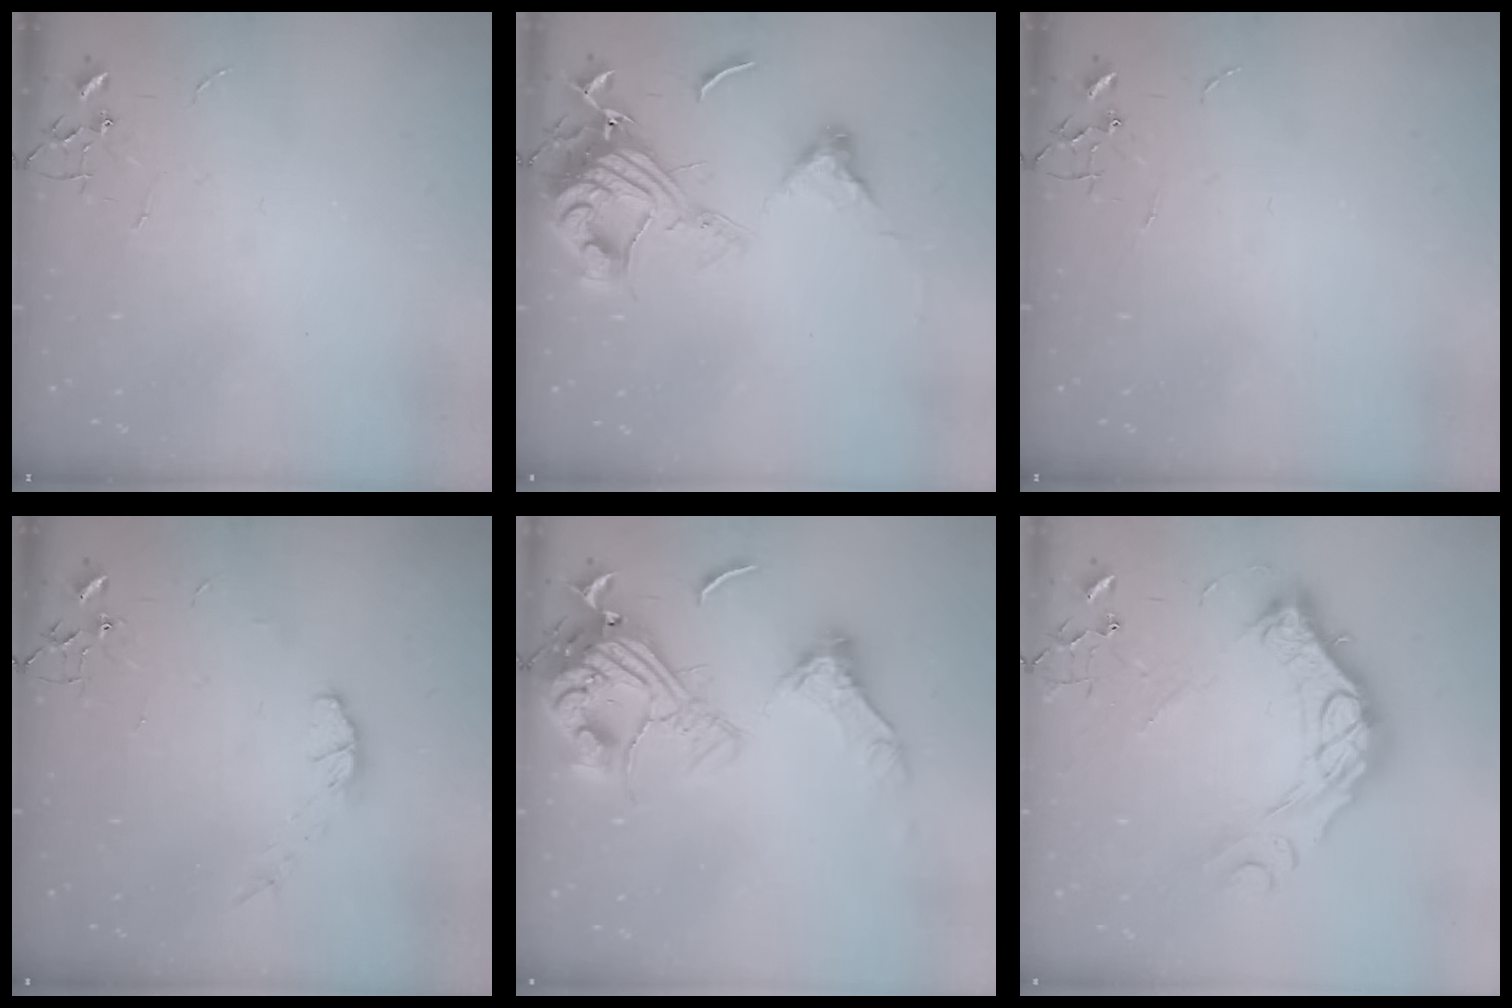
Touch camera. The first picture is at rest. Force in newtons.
{"total": 15.7, "press": 15.6, "slide": 1.7}
{"total": 0.0}
{"total": 5.1, "press": 5.1, "slide": 0.8}
{"total": 18.3, "press": 18.2, "slide": 1.9}
{"total": 19.8, "press": 19.7, "slide": 1.5}